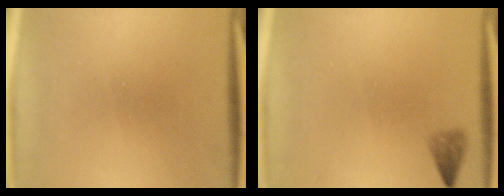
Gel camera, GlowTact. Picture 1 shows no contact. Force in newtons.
{"total": 2.1}